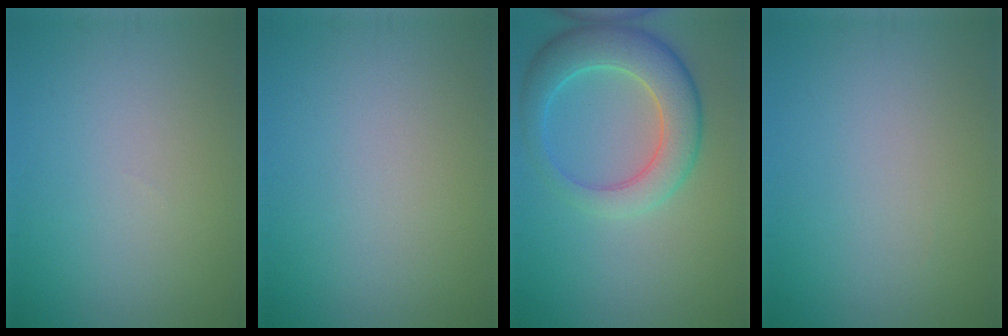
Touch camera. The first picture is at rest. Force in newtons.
{"total": 0.0}
{"total": 6.8, "press": 6.8, "slide": 0.5}
{"total": 0.0}